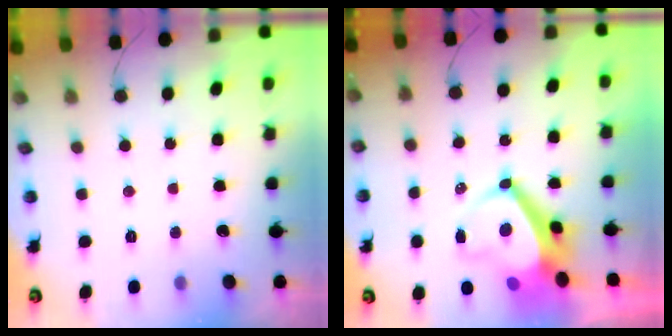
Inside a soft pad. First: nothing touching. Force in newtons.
{"total": 6.7, "press": 6.6, "slide": 0.9}